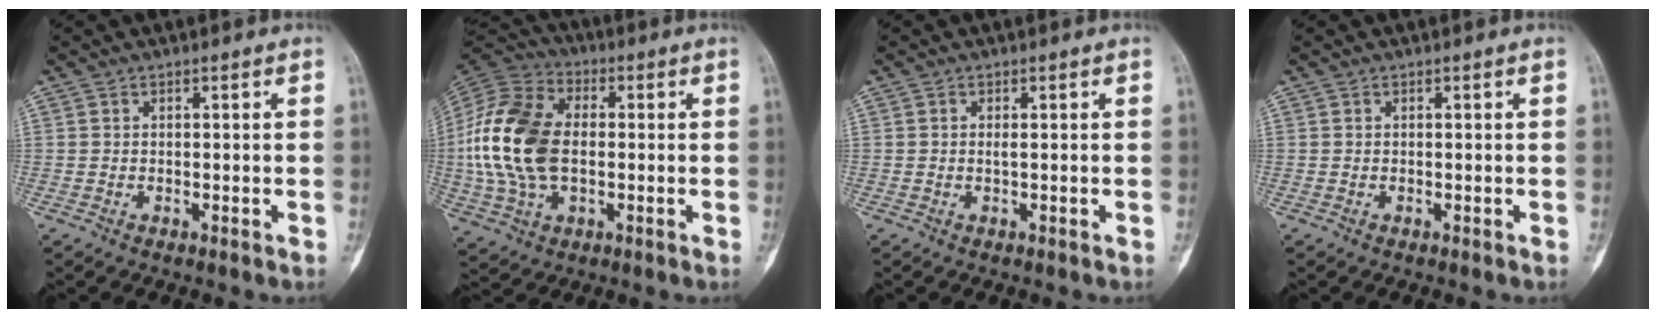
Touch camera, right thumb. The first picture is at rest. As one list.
[{"total": 19.2, "force": [-0.4, 12.3, 14.8], "torque": [-0.302, 0.014, -0.008]}, {"total": 0.6, "force": [0.0, 0.1, 0.6], "torque": [-0.019, -0.002, 0.000]}, {"total": 0.0}]